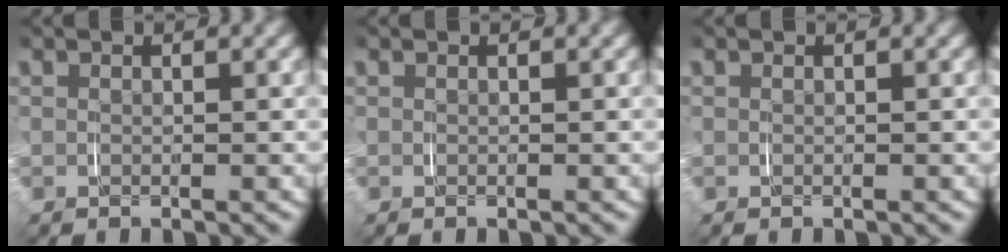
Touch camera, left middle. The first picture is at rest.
{"total": 0.0}
{"total": 0.0}